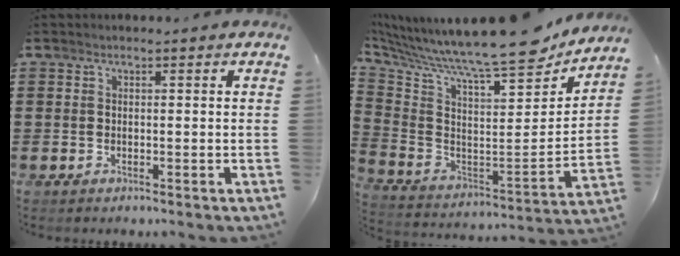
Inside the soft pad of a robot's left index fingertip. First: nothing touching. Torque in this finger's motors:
{"motor_torque": [0.51, 0.25, 1.05, 0.21]}